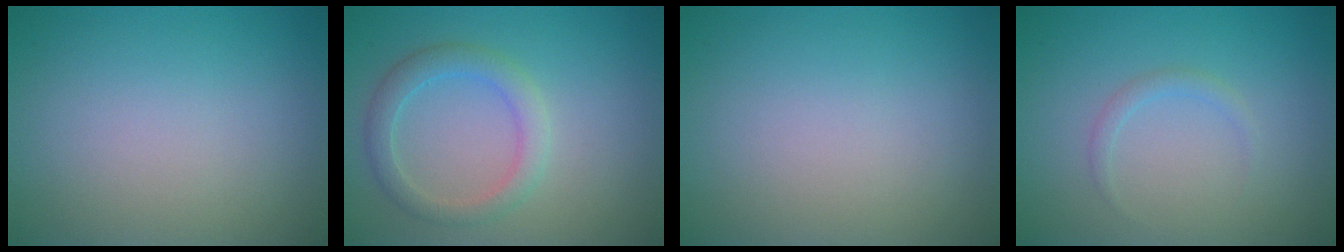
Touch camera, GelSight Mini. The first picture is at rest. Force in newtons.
{"total": 2.8, "press": 2.8, "slide": 0.1}
{"total": 0.0}
{"total": 1.0, "press": 1.0, "slide": 0.0}